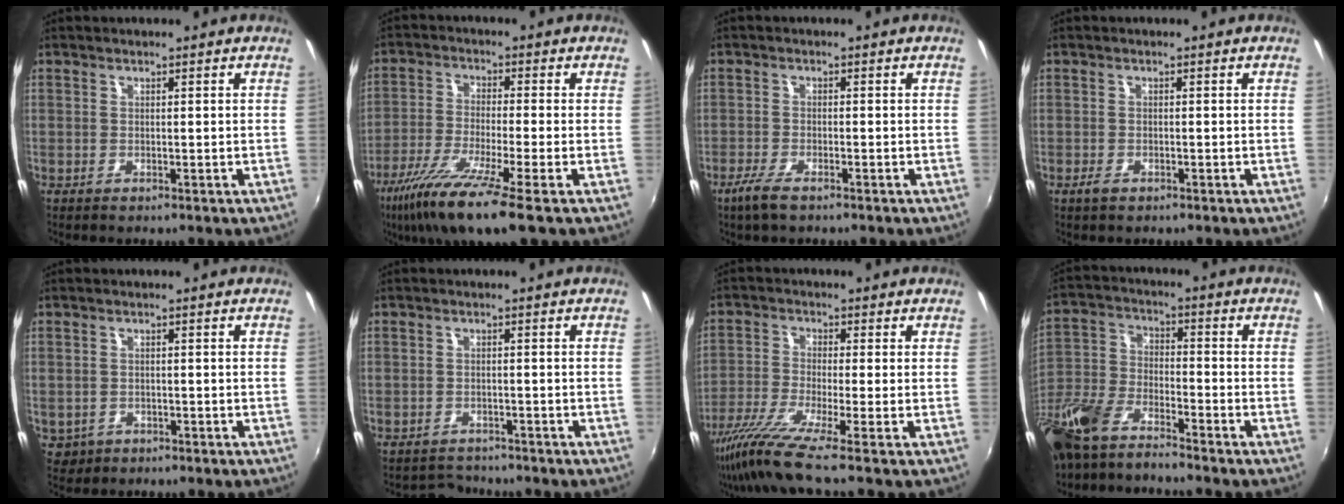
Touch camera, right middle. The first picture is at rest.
{"total": 13.0, "force": [-8.0, 0.7, 10.2], "torque": [-0.216, -0.041, -0.147]}
{"total": 3.7, "force": [-2.6, 0.8, 2.5], "torque": [-0.065, -0.007, -0.052]}
{"total": 1.4, "force": [-1.0, 0.7, 0.8], "torque": [-0.015, -0.002, -0.018]}
{"total": 3.7, "force": [-1.1, 3.3, 1.5], "torque": [-0.038, -0.004, -0.008]}
{"total": 3.0, "force": [-2.7, 1.1, -0.5], "torque": [-0.005, 0.004, -0.048]}
{"total": 7.9, "force": [-5.9, -1.7, 5.0], "torque": [-0.111, -0.026, -0.119]}
{"total": 14.8, "force": [-11.2, 5.0, 8.3], "torque": [-0.195, -0.016, -0.225]}